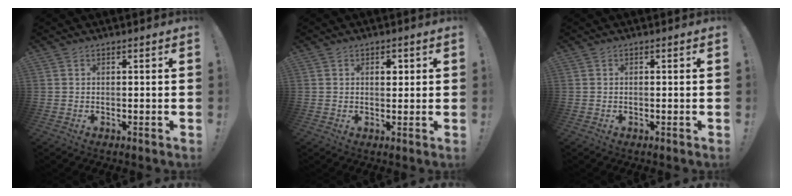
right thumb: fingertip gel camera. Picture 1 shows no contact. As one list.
[{"total": 2.7, "force": [0.7, 1.8, 1.8], "torque": [-0.014, -0.002, 0.004]}, {"total": 0.0}]